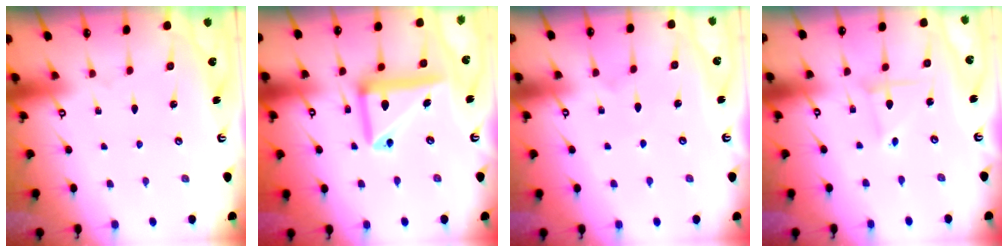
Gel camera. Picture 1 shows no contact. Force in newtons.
{"total": 14.4, "press": 14.2, "slide": 2.3}
{"total": 3.2, "press": 3.2, "slide": 0.4}
{"total": 3.2, "press": 3.2, "slide": 0.3}